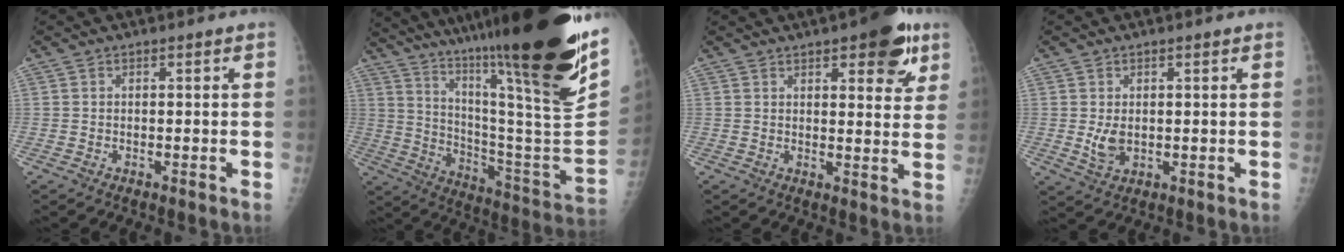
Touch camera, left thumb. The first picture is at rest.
{"total": 37.7, "force": [25.6, 4.4, 27.2], "torque": [-0.343, -0.112, 0.384]}
{"total": 10.4, "force": [5.7, 3.9, 7.8], "torque": [-0.068, -0.020, 0.068]}
{"total": 3.5, "force": [0.2, 2.2, 2.7], "torque": [-0.047, -0.010, 0.011]}